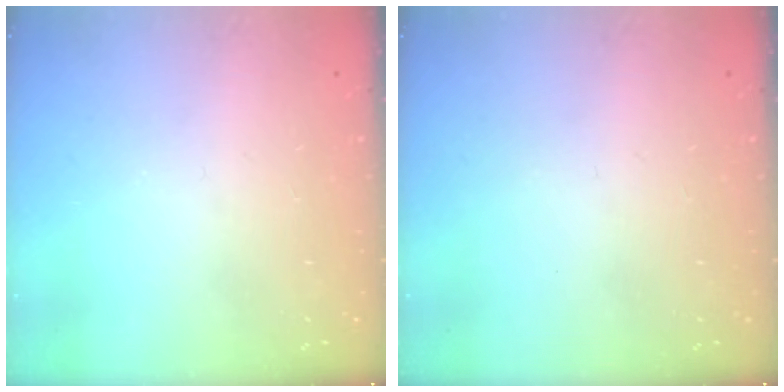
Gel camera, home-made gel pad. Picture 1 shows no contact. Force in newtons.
{"total": 0.0}